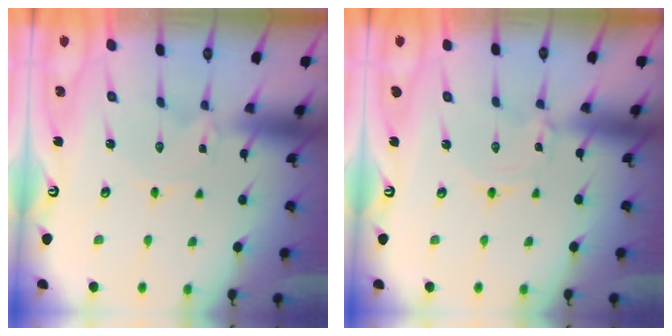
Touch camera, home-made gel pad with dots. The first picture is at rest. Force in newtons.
{"total": 0.9, "press": 0.9, "slide": 0.1}